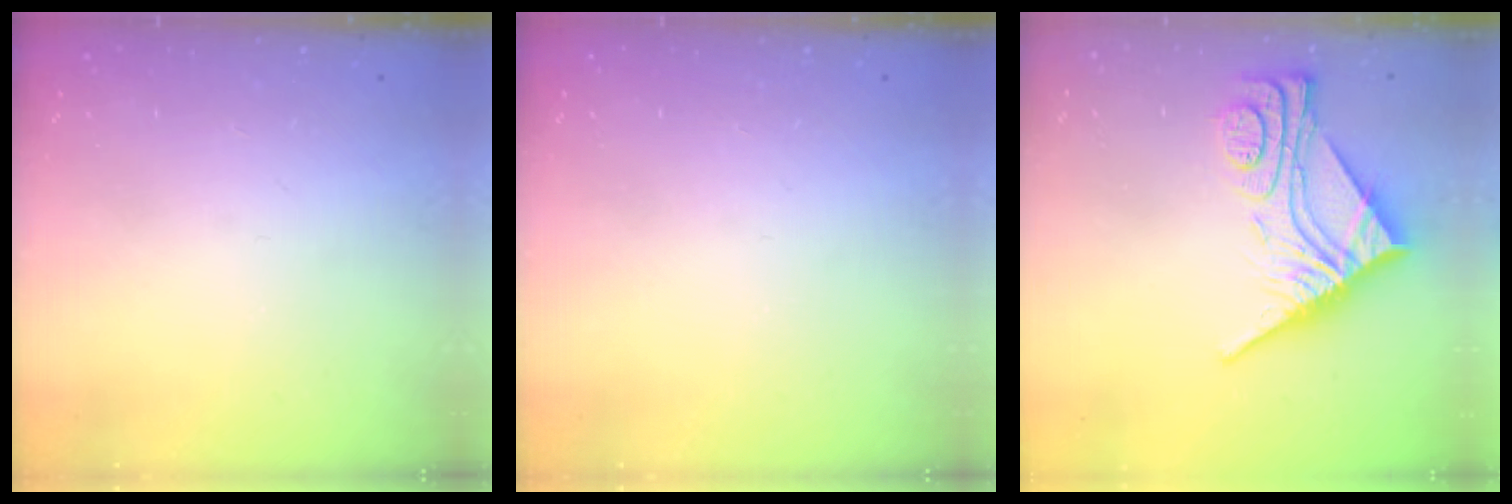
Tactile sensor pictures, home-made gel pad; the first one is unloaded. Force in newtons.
{"total": 0.0}
{"total": 11.3, "press": 11.2, "slide": 1.4}